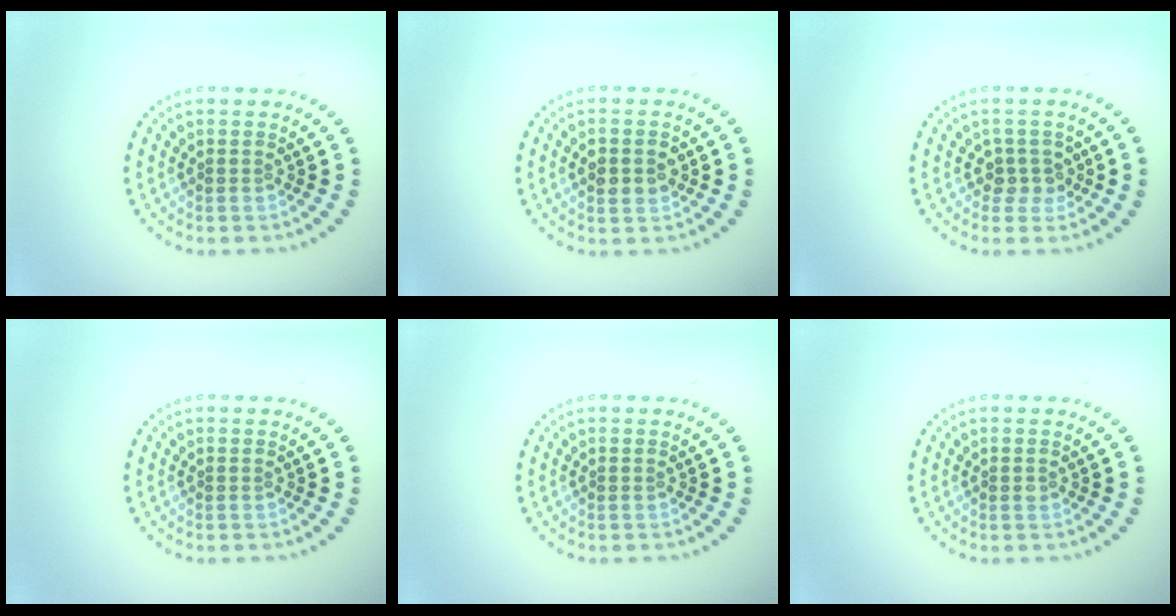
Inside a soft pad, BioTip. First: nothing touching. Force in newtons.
{"total": 3.0, "press": 3.0, "slide": 0.0}
{"total": 2.0, "press": 1.7, "slide": 1.0}
{"total": 0.0}
{"total": 0.0}
{"total": 0.6, "press": 0.6, "slide": 0.0}